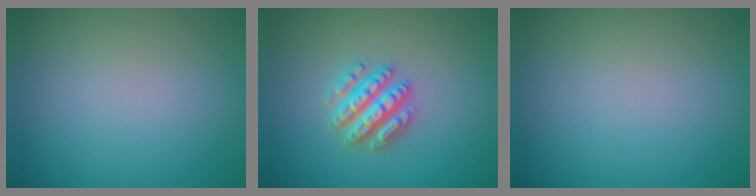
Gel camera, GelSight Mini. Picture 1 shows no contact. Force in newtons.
{"total": 3.5, "press": 3.4, "slide": 0.8}
{"total": 0.0}